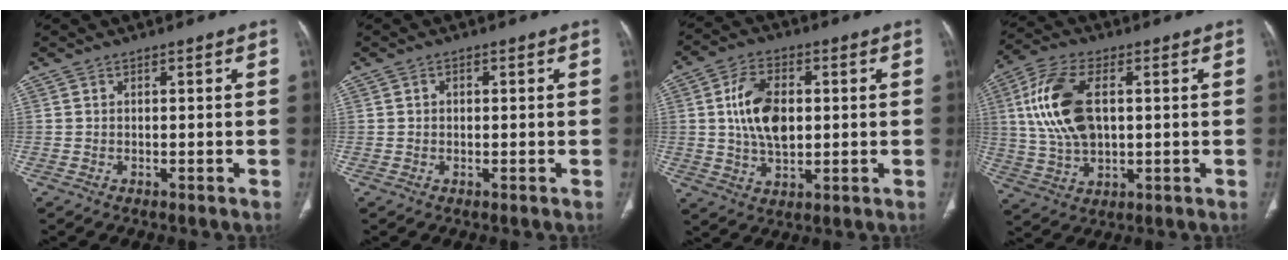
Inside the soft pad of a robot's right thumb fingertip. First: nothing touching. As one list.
[{"total": 0.8, "force": [0.1, 0.7, 0.4], "torque": [-0.003, 0.001, 0.002]}, {"total": 11.2, "force": [1.3, 6.8, 8.7], "torque": [-0.146, 0.001, 0.026]}, {"total": 14.7, "force": [2.5, 8.1, 12.0], "torque": [-0.245, 0.008, 0.051]}]